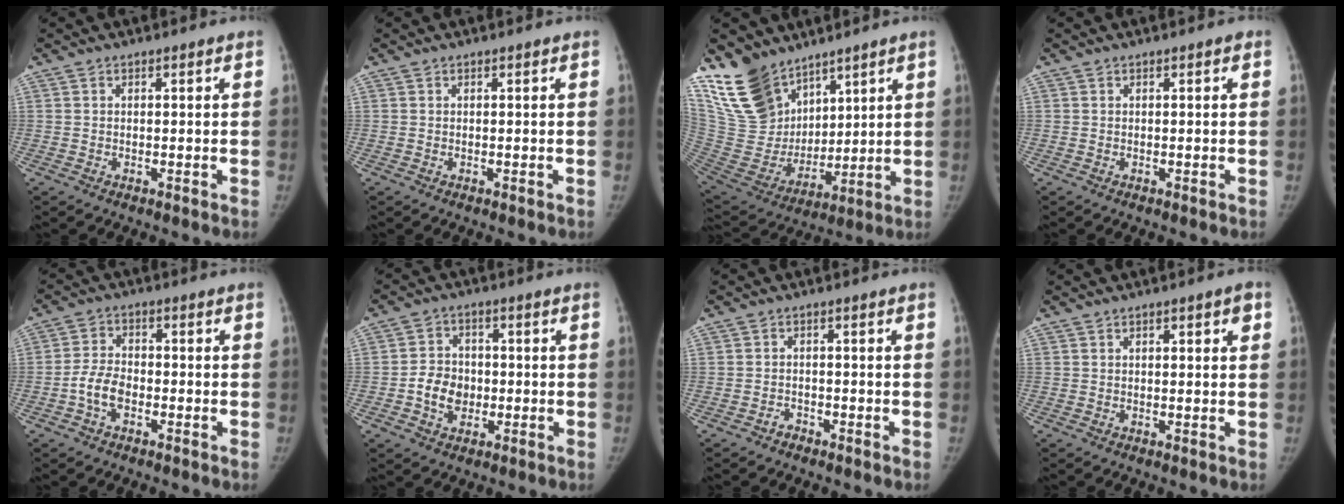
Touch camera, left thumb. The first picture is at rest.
{"total": 0.0}
{"total": 17.5, "force": [12.6, 10.0, 6.9], "torque": [-0.098, -0.060, 0.262]}
{"total": 0.0}
{"total": 5.2, "force": [-2.0, 3.2, 3.6], "torque": [-0.066, 0.020, -0.043]}
{"total": 6.7, "force": [-1.3, 5.6, 3.5], "torque": [-0.035, 0.014, -0.026]}
{"total": 1.4, "force": [-1.1, 0.8, 0.0], "torque": [0.001, 0.007, -0.023]}
{"total": 3.3, "force": [1.2, 1.1, 2.8], "torque": [-0.032, 0.001, 0.014]}